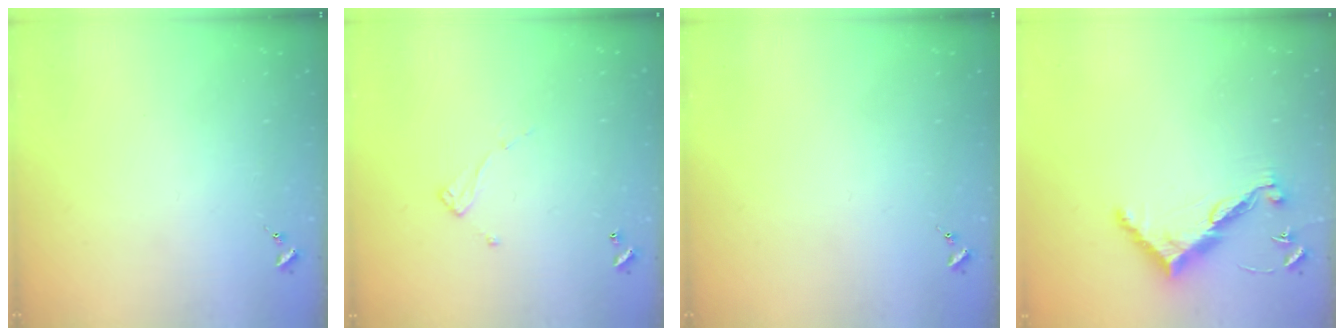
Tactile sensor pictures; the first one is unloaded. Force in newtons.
{"total": 6.5, "press": 6.5, "slide": 0.2}
{"total": 0.0}
{"total": 10.6, "press": 10.6, "slide": 0.4}